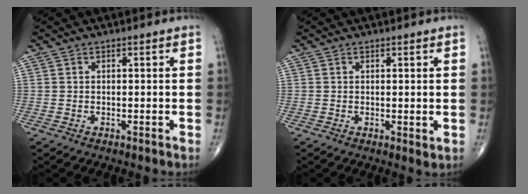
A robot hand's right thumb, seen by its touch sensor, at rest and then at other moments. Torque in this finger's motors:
{"motor_torque": [-0.61, 0.01, -0.12, -0.05, 0.04]}